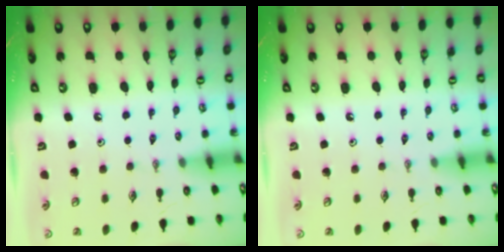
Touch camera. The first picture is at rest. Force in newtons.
{"total": 0.0}